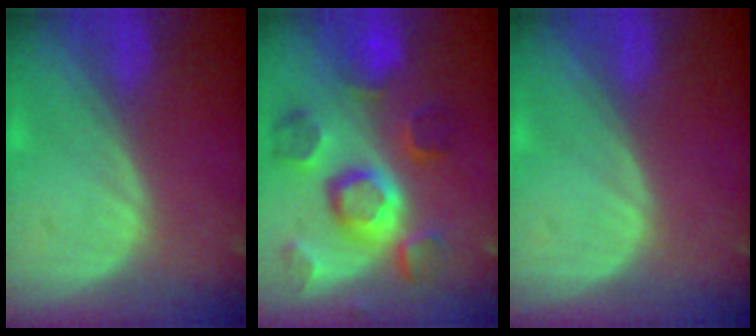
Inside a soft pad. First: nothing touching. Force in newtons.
{"total": 11.3, "press": 10.0, "slide": 5.3}
{"total": 0.0}